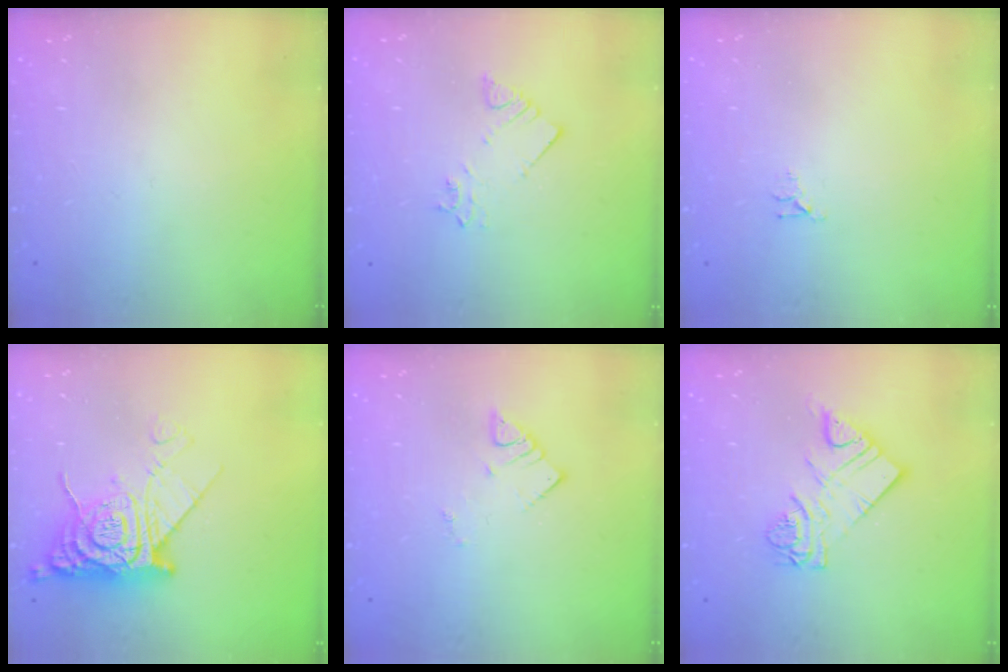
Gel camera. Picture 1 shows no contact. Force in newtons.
{"total": 2.1, "press": 2.1, "slide": 0.0}
{"total": 3.6, "press": 3.6, "slide": 0.2}
{"total": 14.9, "press": 14.8, "slide": 1.3}
{"total": 1.9, "press": 1.9, "slide": 0.2}
{"total": 9.7, "press": 9.6, "slide": 0.9}